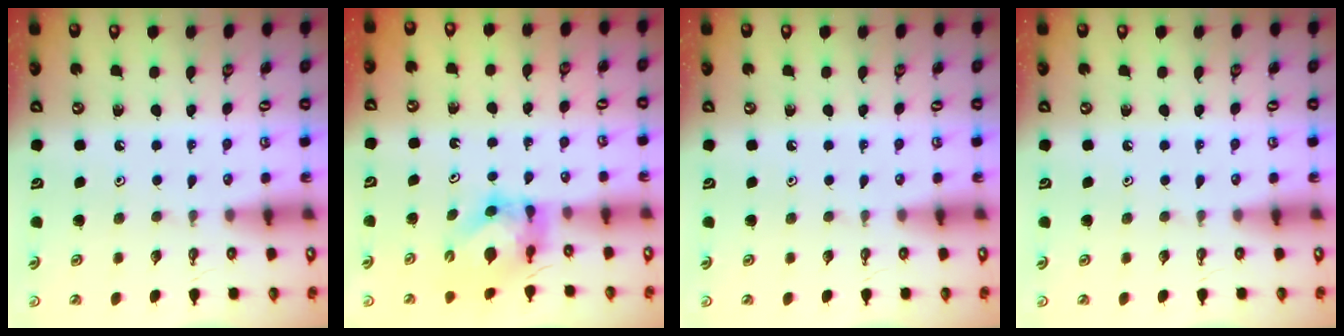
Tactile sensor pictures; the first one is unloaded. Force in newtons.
{"total": 5.6, "press": 5.6, "slide": 0.4}
{"total": 0.0}
{"total": 0.0}